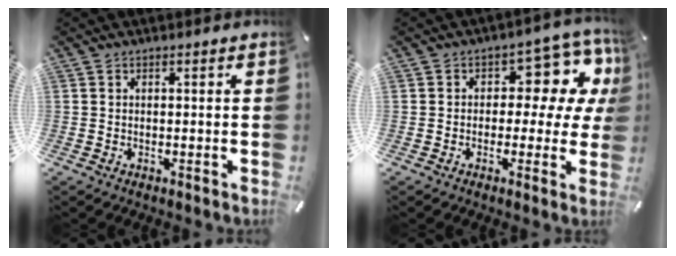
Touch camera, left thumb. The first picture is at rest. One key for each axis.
{"total": 11.3, "fx": 3.8, "fy": 6.9, "fz": 8.1, "tx": -0.098, "ty": -0.029, "tz": 0.063}